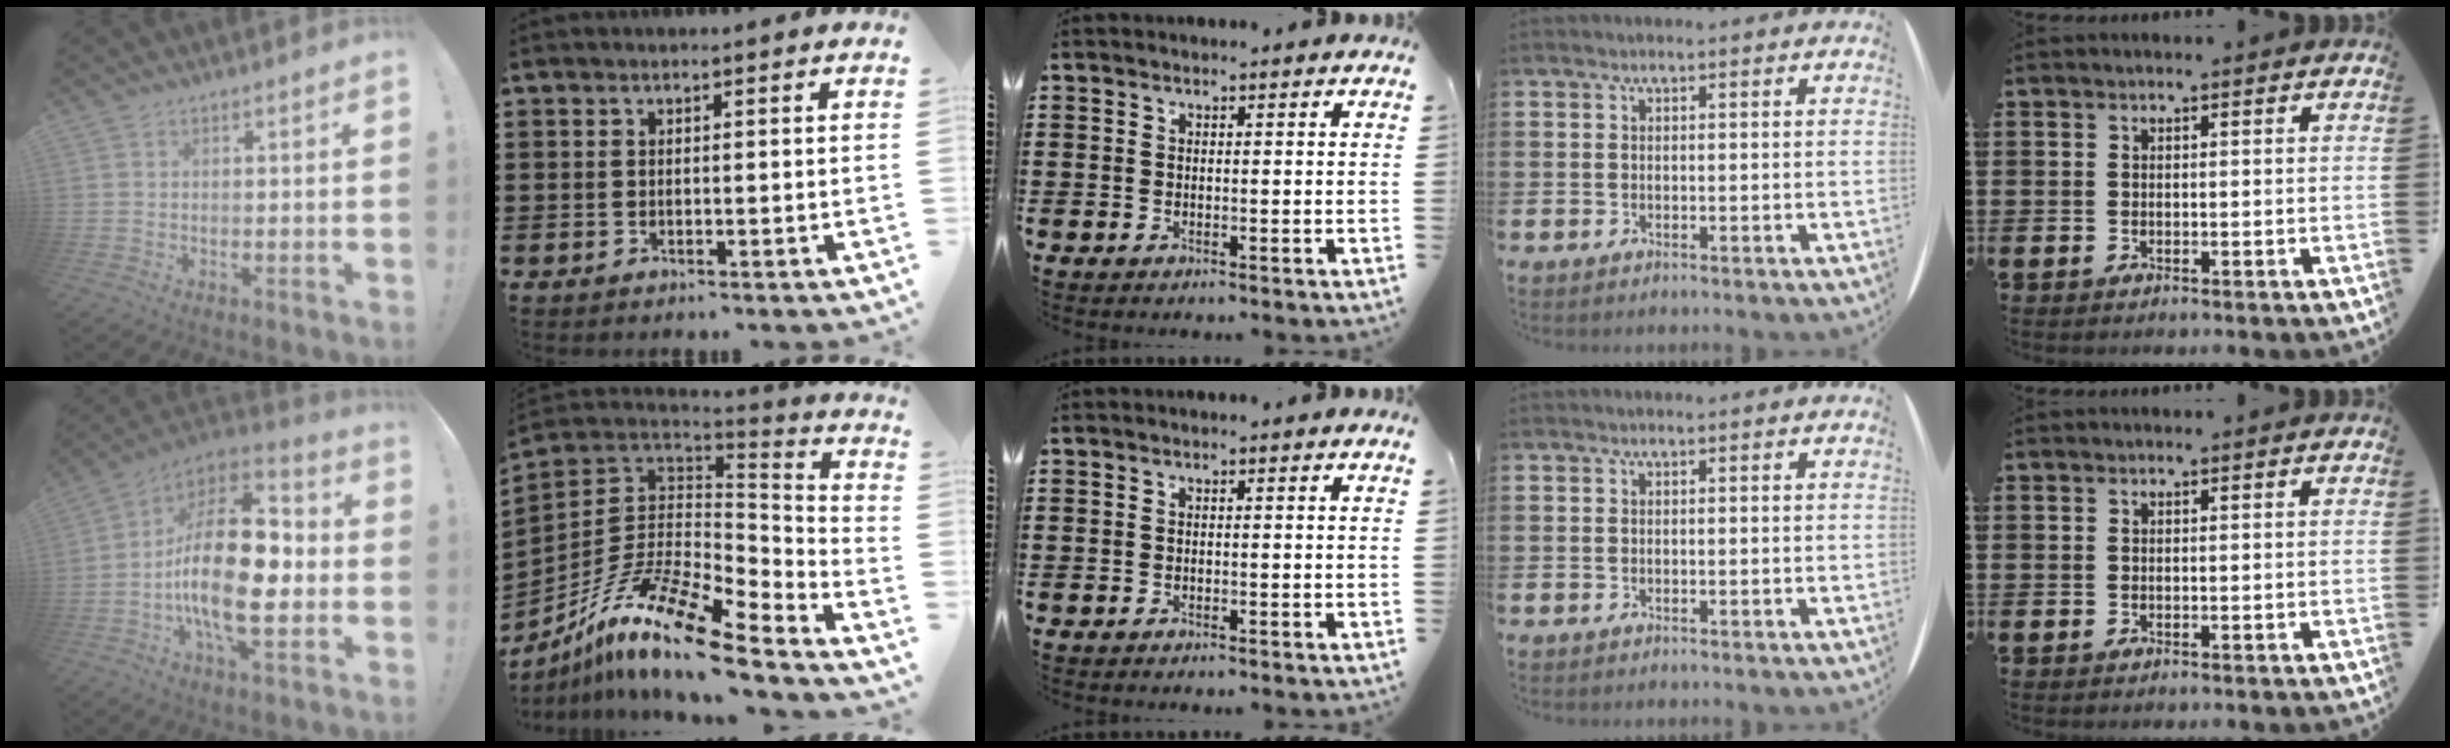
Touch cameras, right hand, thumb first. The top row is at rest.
{"thumb": {"total": 24.4, "force": [-3.2, 11.2, 21.4], "torque": [-0.396, 0.015, -0.051]}, "index": {"total": 15.8, "force": [-10.1, 4.6, 11.1], "torque": [-0.221, 0.028, -0.189]}}